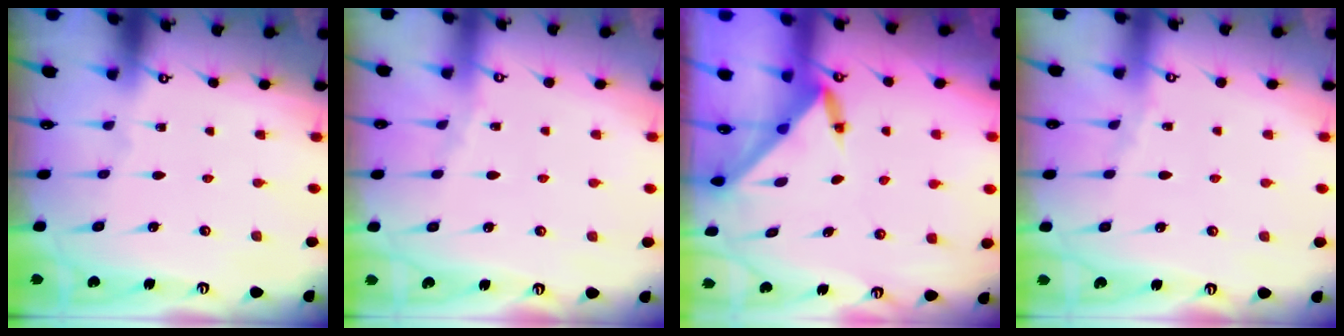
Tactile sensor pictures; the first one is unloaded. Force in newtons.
{"total": 2.2, "press": 2.2, "slide": 0.3}
{"total": 3.6, "press": 3.5, "slide": 0.3}
{"total": 2.2, "press": 2.2, "slide": 0.3}